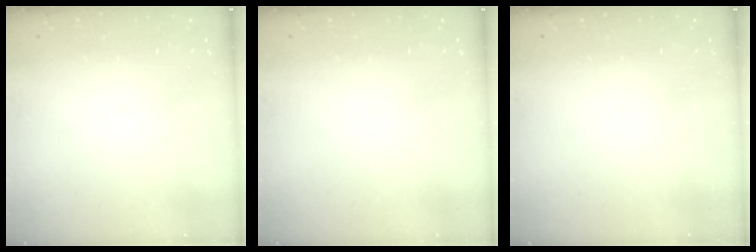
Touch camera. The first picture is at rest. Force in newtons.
{"total": 0.0}
{"total": 0.0}